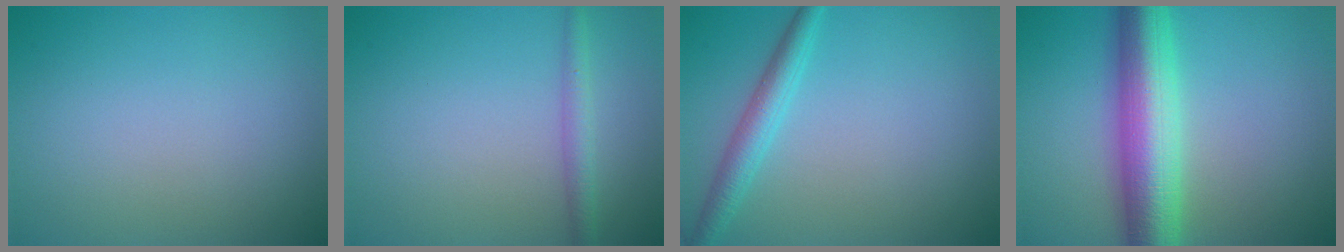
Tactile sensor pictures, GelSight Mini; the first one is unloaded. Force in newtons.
{"total": 1.8, "press": 1.8, "slide": 0.1}
{"total": 2.6, "press": 2.6, "slide": 0.1}
{"total": 8.8, "press": 8.8, "slide": 0.2}